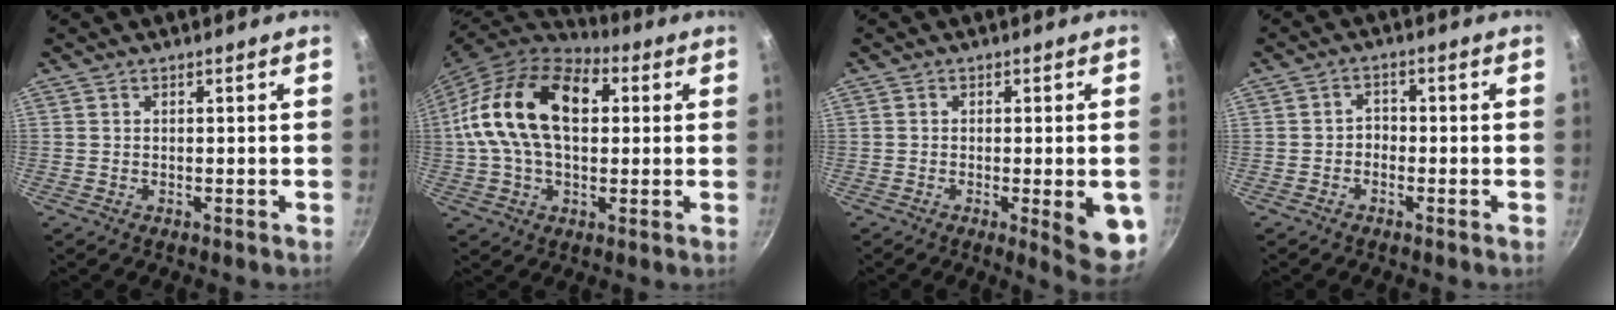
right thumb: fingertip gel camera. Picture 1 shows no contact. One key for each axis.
{"total": 21.3, "fx": 3.5, "fy": 13.2, "fz": 16.3, "tx": -0.278, "ty": 0.027, "tz": 0.044}
{"total": 9.0, "fx": -2.1, "fy": 2.1, "fz": 8.4, "tx": -0.083, "ty": 0.001, "tz": -0.021}
{"total": 2.0, "fx": -1.0, "fy": 1.4, "fz": 0.9, "tx": -0.004, "ty": 0.016, "tz": -0.022}